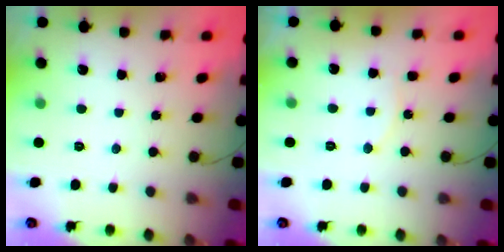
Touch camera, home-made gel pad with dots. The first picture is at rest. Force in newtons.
{"total": 7.7, "press": 7.6, "slide": 0.9}